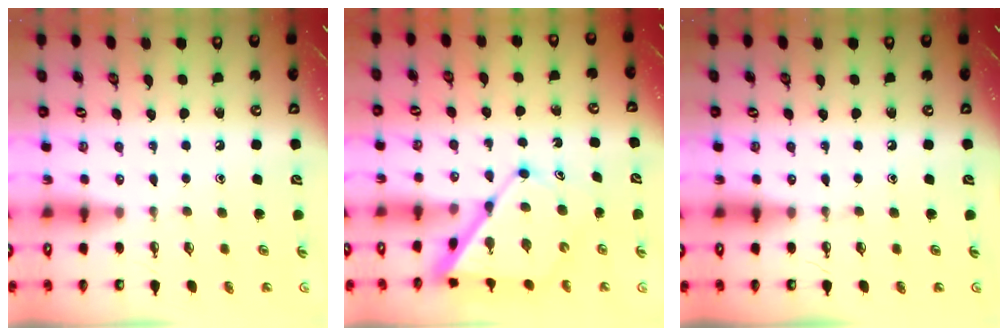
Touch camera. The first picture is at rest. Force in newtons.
{"total": 11.8, "press": 11.7, "slide": 1.1}
{"total": 0.0}